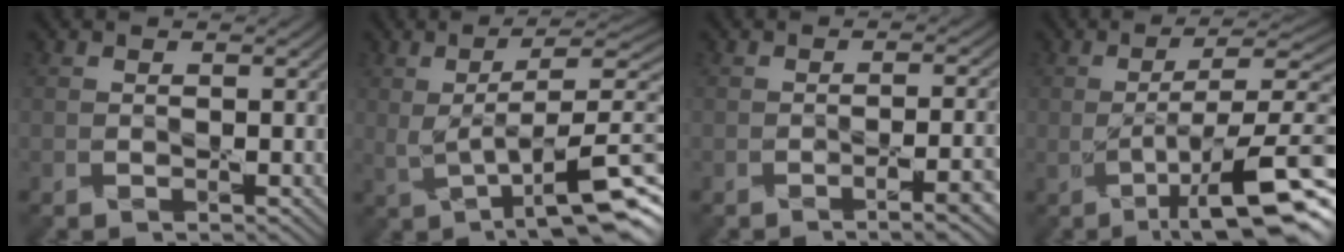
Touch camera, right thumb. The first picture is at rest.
{"total": 11.6, "force": [-0.6, 3.3, 11.1], "torque": [-0.180, 0.009, 0.000]}
{"total": 4.8, "force": [-2.4, 1.2, 3.9], "torque": [-0.046, -0.001, -0.037]}
{"total": 13.2, "force": [-3.7, 3.0, 12.3], "torque": [-0.191, 0.008, -0.055]}